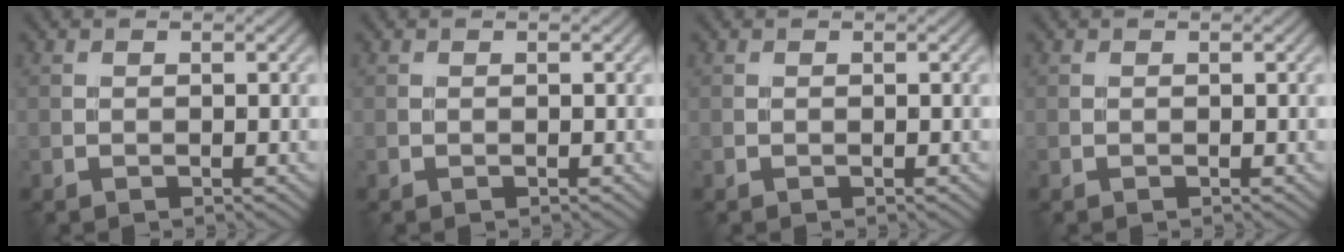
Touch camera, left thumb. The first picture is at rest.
{"total": 0.0}
{"total": 0.0}
{"total": 0.0}